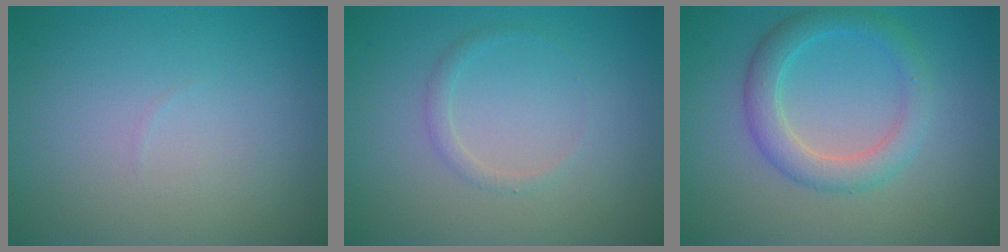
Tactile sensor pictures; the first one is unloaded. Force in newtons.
{"total": 1.0, "press": 1.0, "slide": 0.0}
{"total": 3.5, "press": 3.5, "slide": 0.1}